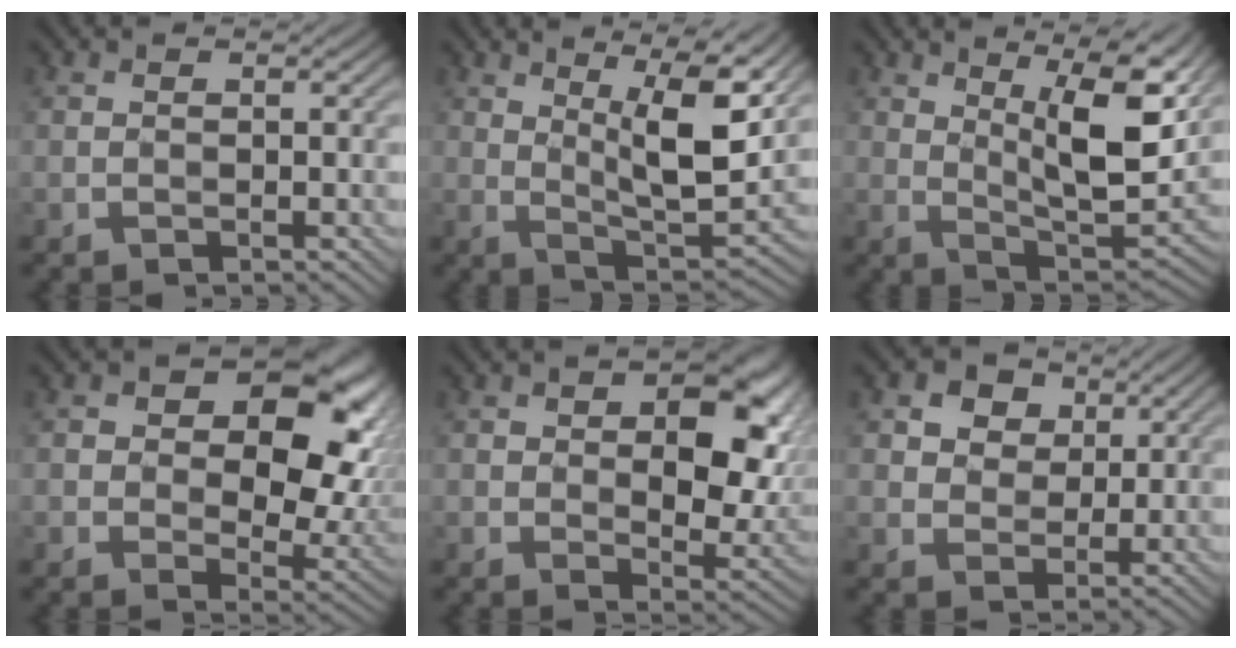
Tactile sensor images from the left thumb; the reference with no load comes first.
{"total": 11.6, "force": [5.4, 3.1, 9.8], "torque": [-0.164, 0.000, 0.092]}
{"total": 13.1, "force": [5.8, 4.2, 10.9], "torque": [-0.177, 0.001, 0.095]}
{"total": 15.3, "force": [3.5, 9.9, 11.1], "torque": [-0.128, 0.006, 0.053]}
{"total": 12.5, "force": [2.0, 7.4, 9.9], "torque": [-0.138, -0.009, 0.037]}
{"total": 7.7, "force": [4.0, 5.7, 3.3], "torque": [-0.107, 0.008, 0.070]}